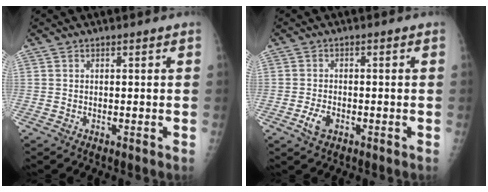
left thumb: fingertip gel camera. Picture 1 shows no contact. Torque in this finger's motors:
{"motor_torque": [-0.16, 0.17, 0.30, 0.21, 0.01]}